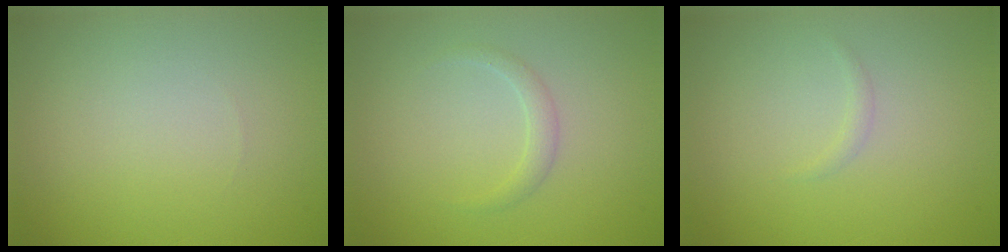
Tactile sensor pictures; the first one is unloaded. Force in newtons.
{"total": 1.1, "press": 1.1, "slide": 0.1}
{"total": 0.6, "press": 0.6, "slide": 0.1}